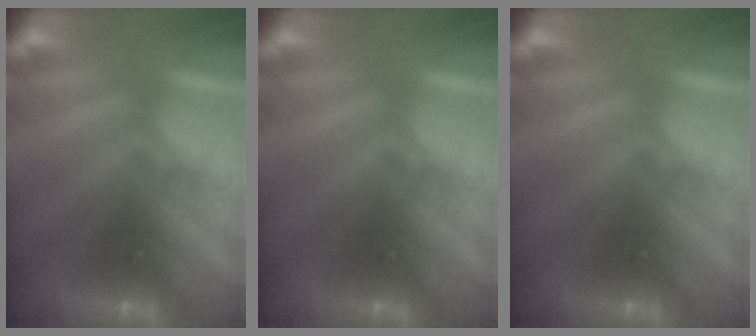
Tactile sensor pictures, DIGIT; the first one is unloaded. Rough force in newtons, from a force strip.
{"total": 0.0}
{"total": 0.0}